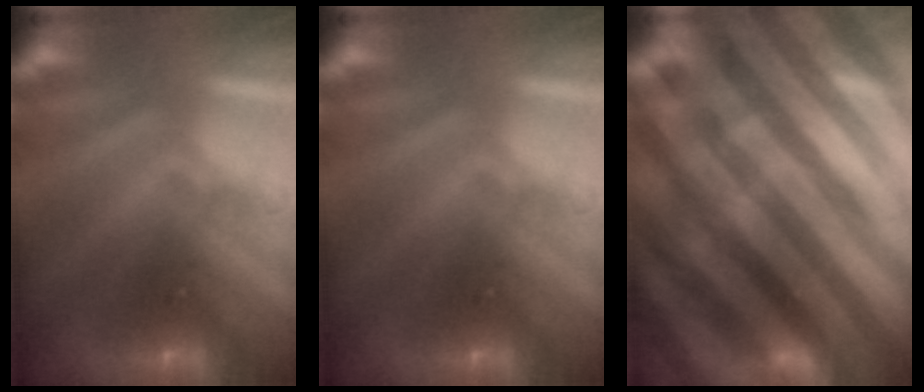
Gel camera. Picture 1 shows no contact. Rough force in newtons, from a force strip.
{"total": 0.0}
{"total": 7.8}